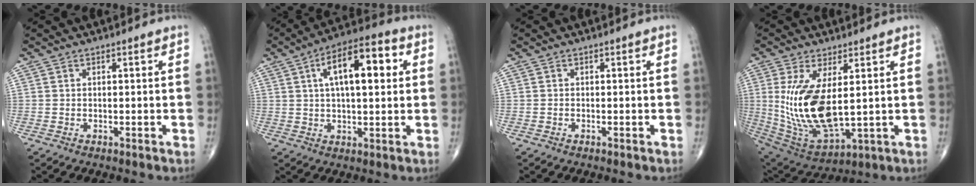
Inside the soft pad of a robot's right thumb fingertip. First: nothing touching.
{"total": 14.0, "force": [3.6, 5.7, 12.3], "torque": [-0.178, 0.016, 0.050]}
{"total": 0.0}
{"total": 16.2, "force": [1.7, 6.8, 14.6], "torque": [-0.295, -0.029, 0.055]}